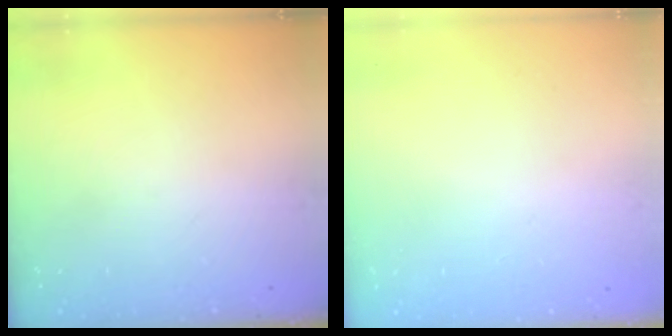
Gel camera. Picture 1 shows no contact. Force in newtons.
{"total": 0.6, "press": 0.6, "slide": 0.1}